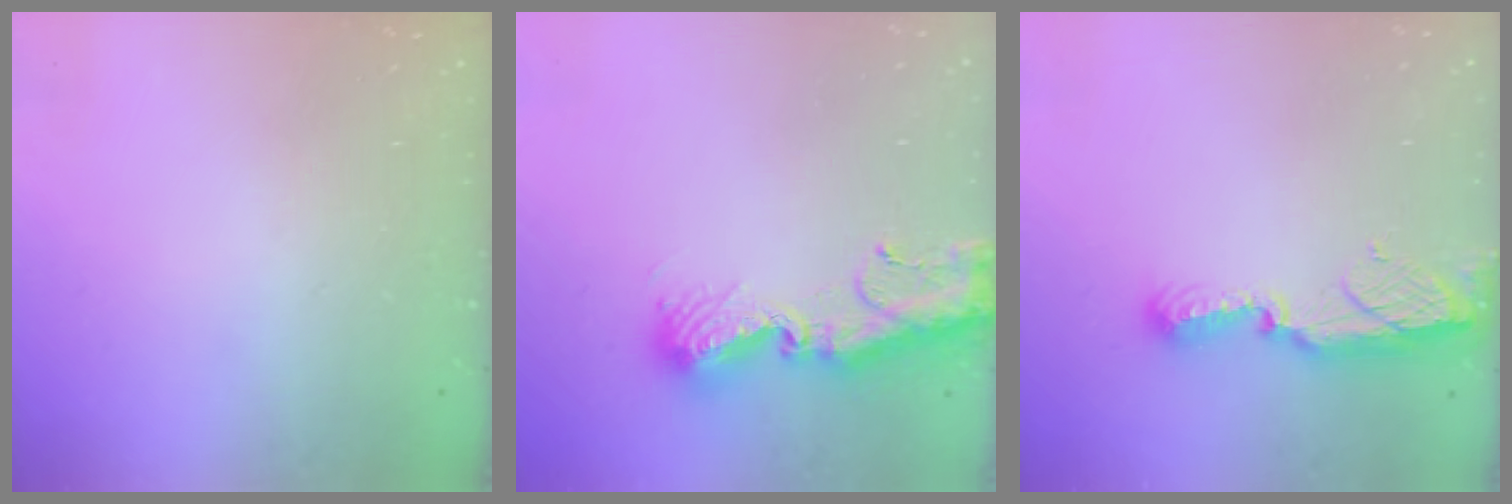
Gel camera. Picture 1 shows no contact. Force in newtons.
{"total": 12.2, "press": 12.1, "slide": 0.8}
{"total": 9.0, "press": 9.0, "slide": 0.8}